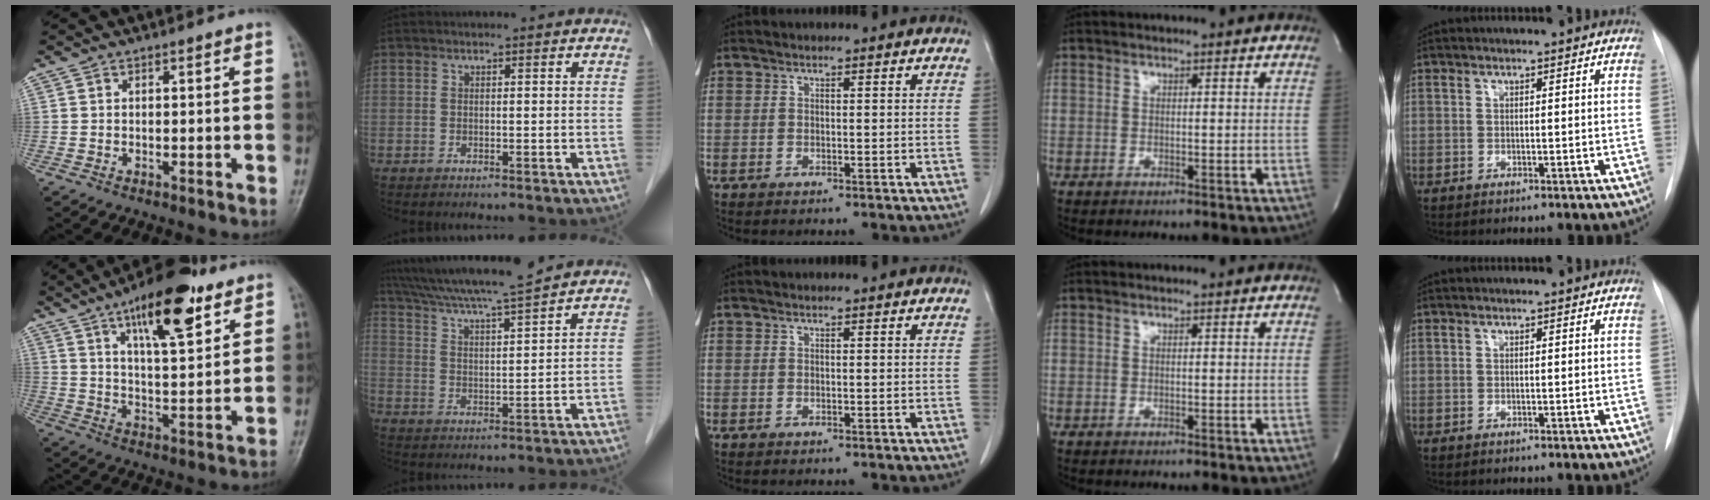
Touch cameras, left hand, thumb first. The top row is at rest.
{"thumb": {"total": 16.7, "force": [9.5, 5.6, 12.4], "torque": [-0.165, -0.042, 0.150]}, "index": {"total": 14.2, "force": [12.7, -0.1, 6.4], "torque": [-0.114, 0.014, 0.211]}}